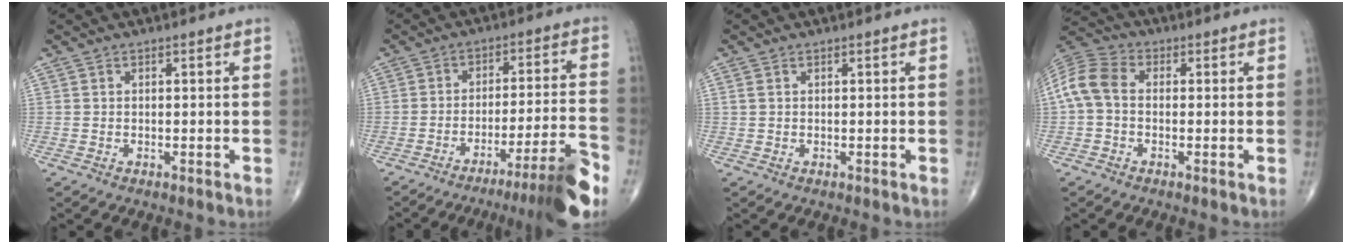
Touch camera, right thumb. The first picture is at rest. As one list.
[{"total": 13.4, "force": [-9.0, 0.7, 9.9], "torque": [-0.137, 0.058, -0.130]}, {"total": 0.9, "force": [0.4, 0.5, 0.7], "torque": [-0.019, 0.012, 0.013]}, {"total": 8.3, "force": [-0.1, 5.8, 6.0], "torque": [-0.123, 0.024, -0.015]}]